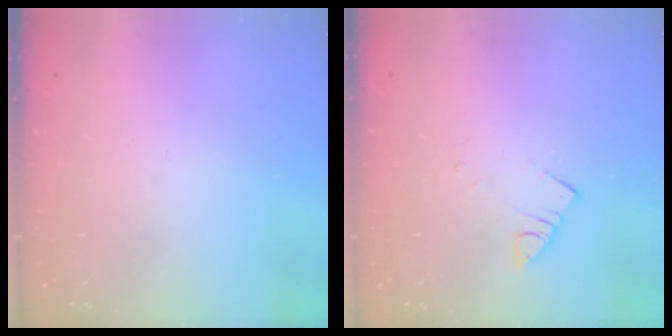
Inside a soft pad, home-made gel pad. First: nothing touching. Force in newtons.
{"total": 3.1, "press": 3.1, "slide": 0.5}